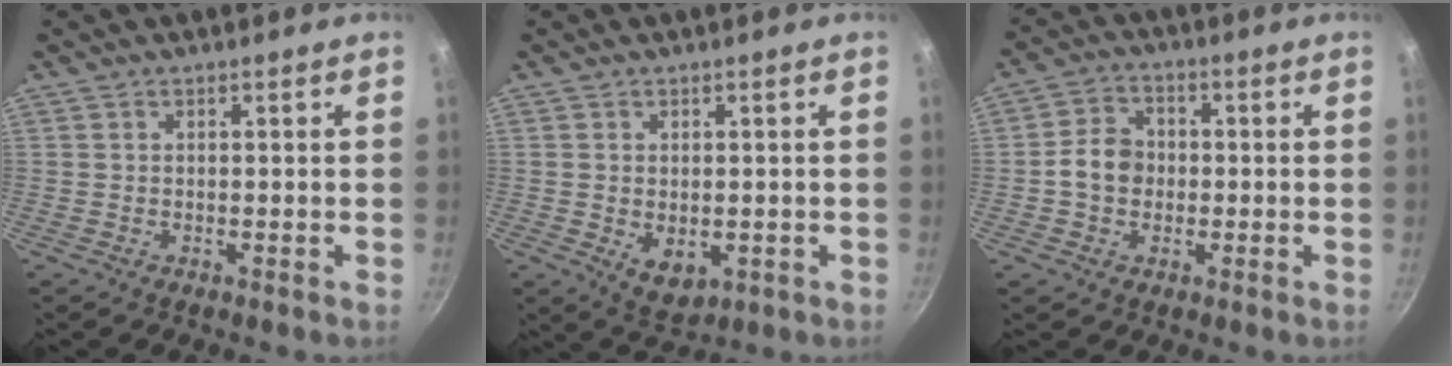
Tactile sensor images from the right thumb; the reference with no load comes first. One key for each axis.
{"total": 5.7, "fx": -0.6, "fy": 3.8, "fz": 4.1, "tx": -0.059, "ty": -0.013, "tz": 0.000}
{"total": 6.6, "fx": -0.7, "fy": 5.5, "fz": 3.6, "tx": -0.038, "ty": 0.019, "tz": -0.022}